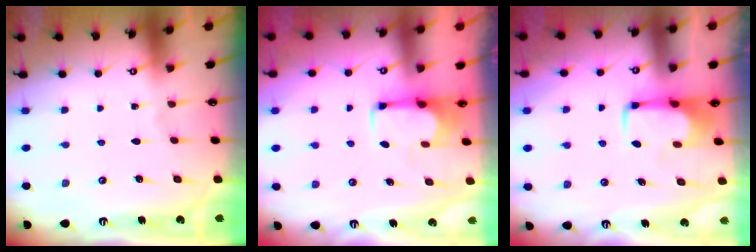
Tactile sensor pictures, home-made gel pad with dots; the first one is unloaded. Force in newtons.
{"total": 1.7, "press": 1.5, "slide": 0.7}
{"total": 1.6, "press": 1.5, "slide": 0.5}